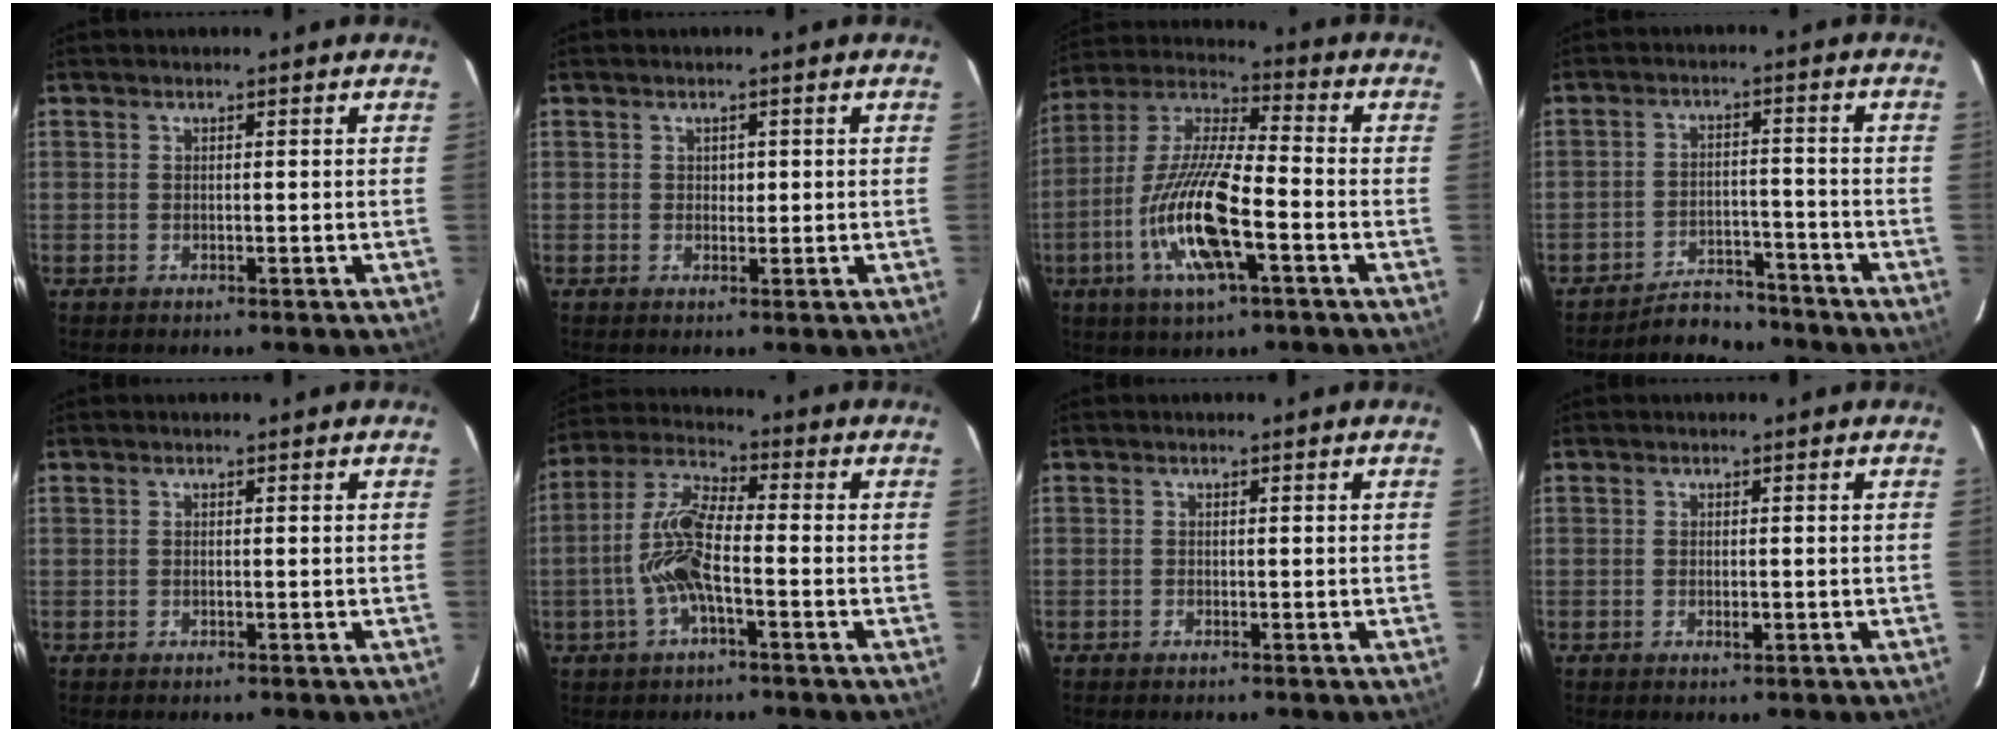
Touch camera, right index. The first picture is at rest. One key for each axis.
{"total": 0.9, "fx": 0.2, "fy": 0.6, "fz": 0.5, "tx": -0.005, "ty": 0.001, "tz": 0.002}
{"total": 16.1, "fx": -5.2, "fy": 3.0, "fz": 14.9, "tx": -0.309, "ty": -0.008, "tz": -0.095}
{"total": 6.6, "fx": -6.3, "fy": 2.0, "fz": 0.3, "tx": -0.003, "ty": 0.008, "tz": -0.103}
{"total": 0.0}
{"total": 9.5, "fx": -2.2, "fy": 2.5, "fz": 8.9, "tx": -0.199, "ty": 0.013, "tz": -0.046}
{"total": 0.0}
{"total": 1.2, "fx": -0.3, "fy": 0.4, "fz": 1.1, "tx": -0.020, "ty": -0.001, "tz": -0.003}